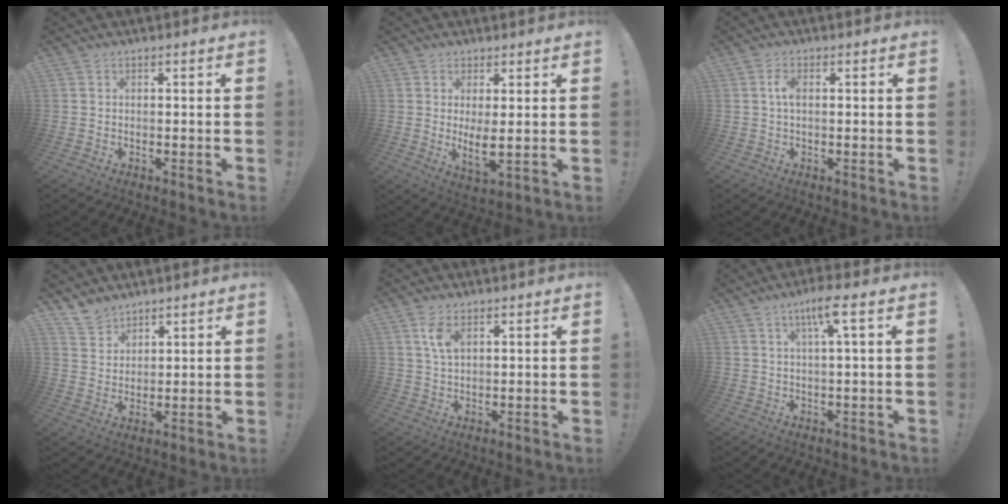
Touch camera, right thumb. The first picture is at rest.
{"total": 5.9, "force": [1.2, 1.7, 5.5], "torque": [-0.076, -0.028, 0.024]}
{"total": 3.0, "force": [0.3, 1.5, 2.6], "torque": [-0.047, 0.005, 0.003]}
{"total": 6.1, "force": [5.1, 3.1, 1.0], "torque": [-0.020, -0.036, 0.101]}
{"total": 5.3, "force": [2.2, 2.5, 4.1], "torque": [-0.071, -0.003, 0.038]}
{"total": 6.4, "force": [2.6, 0.3, 5.9], "torque": [-0.096, -0.006, 0.034]}